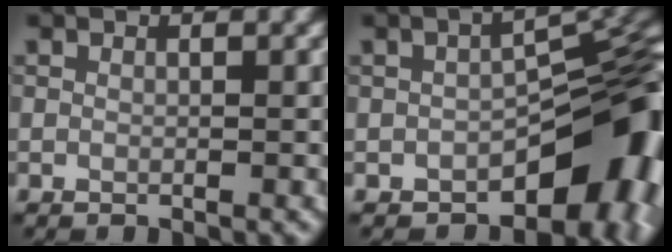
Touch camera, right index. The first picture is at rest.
{"total": 13.9, "force": [-5.5, 7.5, 10.3], "torque": [-0.090, -0.015, -0.079]}